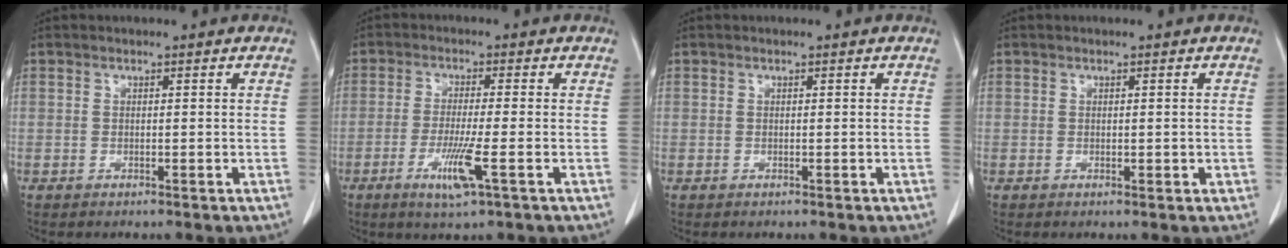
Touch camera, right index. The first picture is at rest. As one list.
[{"total": 6.3, "force": [-2.6, -0.2, 5.7], "torque": [-0.112, -0.017, -0.047]}, {"total": 0.0}, {"total": 1.0, "force": [-0.1, 0.6, 0.7], "torque": [-0.009, -0.001, 0.004]}]